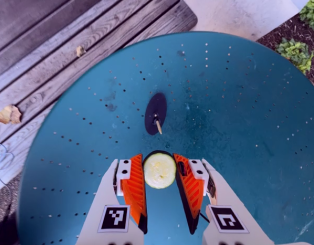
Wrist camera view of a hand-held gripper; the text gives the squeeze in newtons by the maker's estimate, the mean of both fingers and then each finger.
{"total": 11.3, "left": 11.6, "right": 10.9}